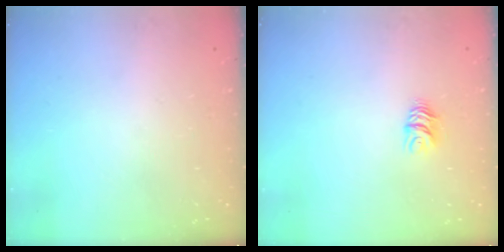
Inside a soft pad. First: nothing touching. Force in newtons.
{"total": 5.5, "press": 5.5, "slide": 0.2}